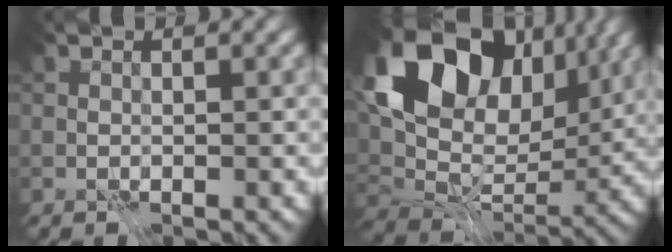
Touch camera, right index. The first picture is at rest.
{"total": 16.2, "force": [5.7, 10.6, 10.8], "torque": [-0.188, 0.031, 0.105]}